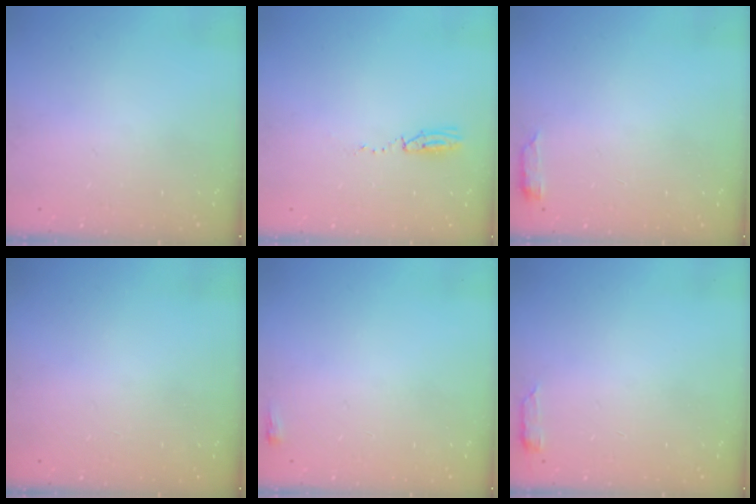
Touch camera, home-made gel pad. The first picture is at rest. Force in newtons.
{"total": 3.5, "press": 2.8, "slide": 2.2}
{"total": 2.6, "press": 2.6, "slide": 0.5}
{"total": 0.0}
{"total": 2.0, "press": 2.0, "slide": 0.5}
{"total": 2.9, "press": 2.8, "slide": 0.6}